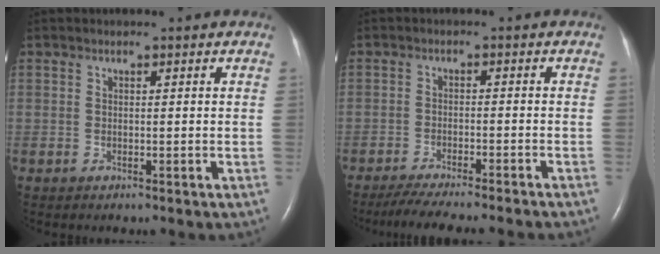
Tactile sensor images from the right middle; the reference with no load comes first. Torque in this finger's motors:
{"motor_torque": [0.92, -1.21, 0.11, 0.07]}